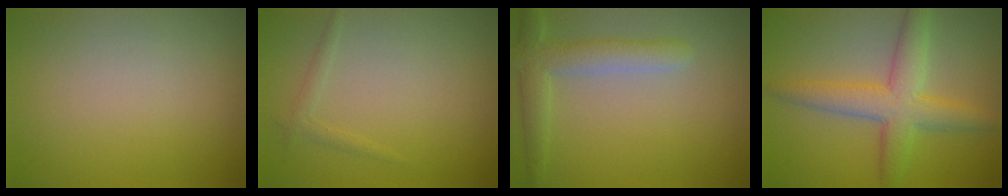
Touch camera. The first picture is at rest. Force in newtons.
{"total": 0.9, "press": 0.9, "slide": 0.1}
{"total": 3.5, "press": 3.5, "slide": 0.3}
{"total": 5.2, "press": 5.2, "slide": 0.2}